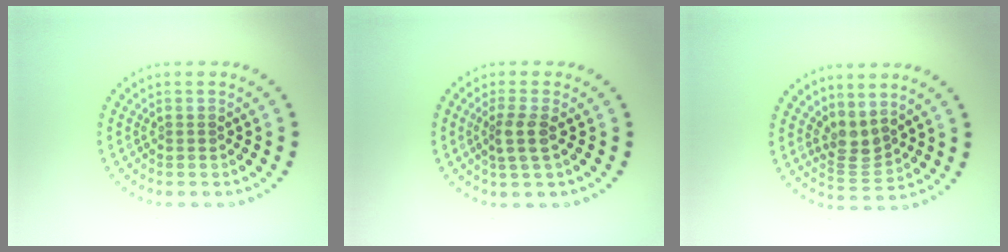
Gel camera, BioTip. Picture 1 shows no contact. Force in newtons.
{"total": 2.1, "press": 1.8, "slide": 1.1}
{"total": 2.3, "press": 1.9, "slide": 1.4}